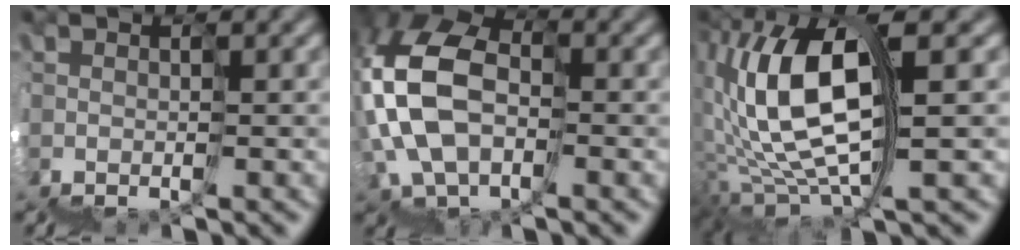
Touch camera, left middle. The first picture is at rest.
{"total": 8.1, "force": [1.4, 5.8, 5.5], "torque": [-0.147, 0.045, 0.001]}
{"total": 8.6, "force": [2.8, 2.7, 7.6], "torque": [-0.172, 0.034, 0.040]}